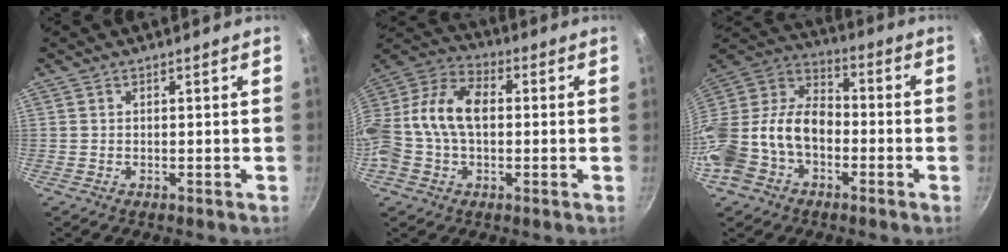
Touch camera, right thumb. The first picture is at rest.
{"total": 15.4, "force": [0.1, 10.4, 11.3], "torque": [-0.198, 0.040, -0.019]}
{"total": 20.6, "force": [-5.2, 14.6, 13.5], "torque": [-0.259, 0.066, -0.115]}